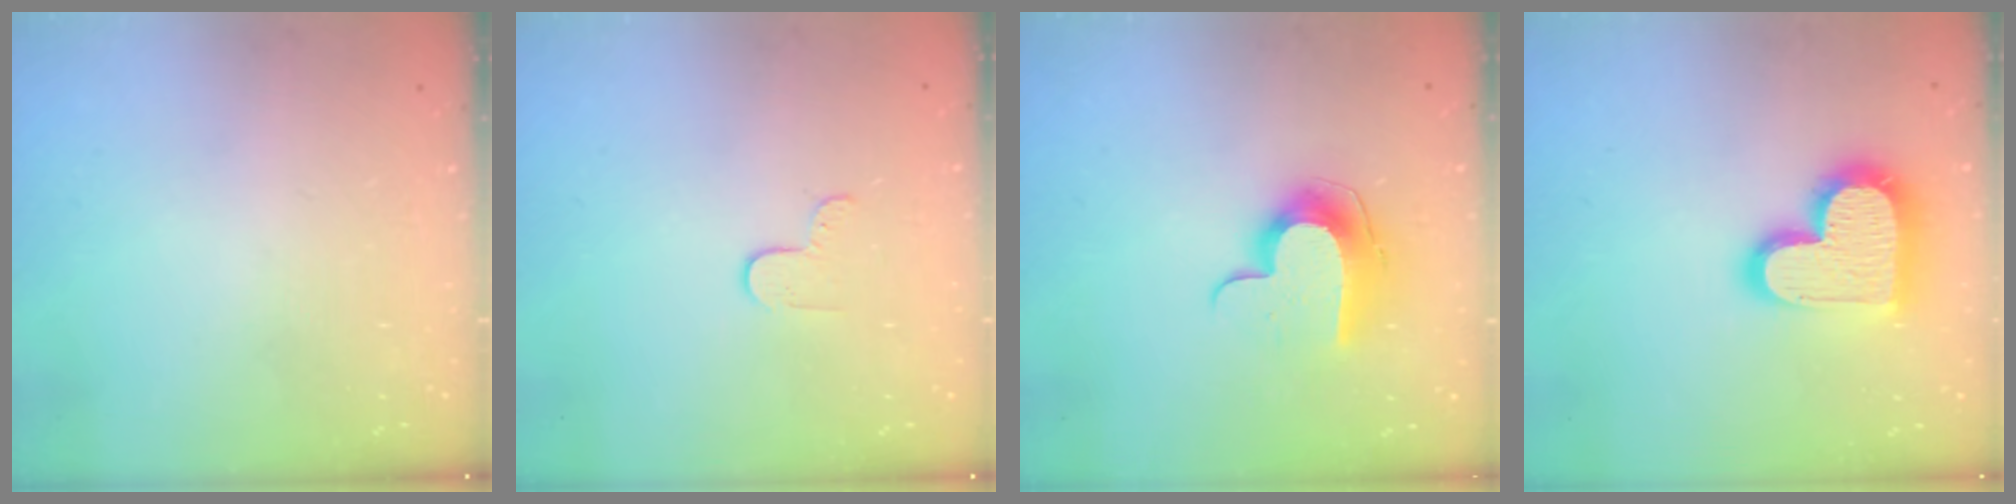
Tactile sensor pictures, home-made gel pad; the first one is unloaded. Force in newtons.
{"total": 3.2, "press": 3.2, "slide": 0.3}
{"total": 10.8, "press": 10.7, "slide": 1.0}
{"total": 17.7, "press": 17.7, "slide": 1.2}